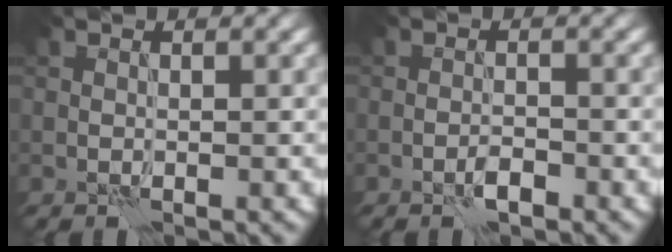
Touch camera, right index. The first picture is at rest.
{"total": 1.2, "force": [-0.9, 0.2, 0.8], "torque": [-0.015, 0.004, -0.018]}